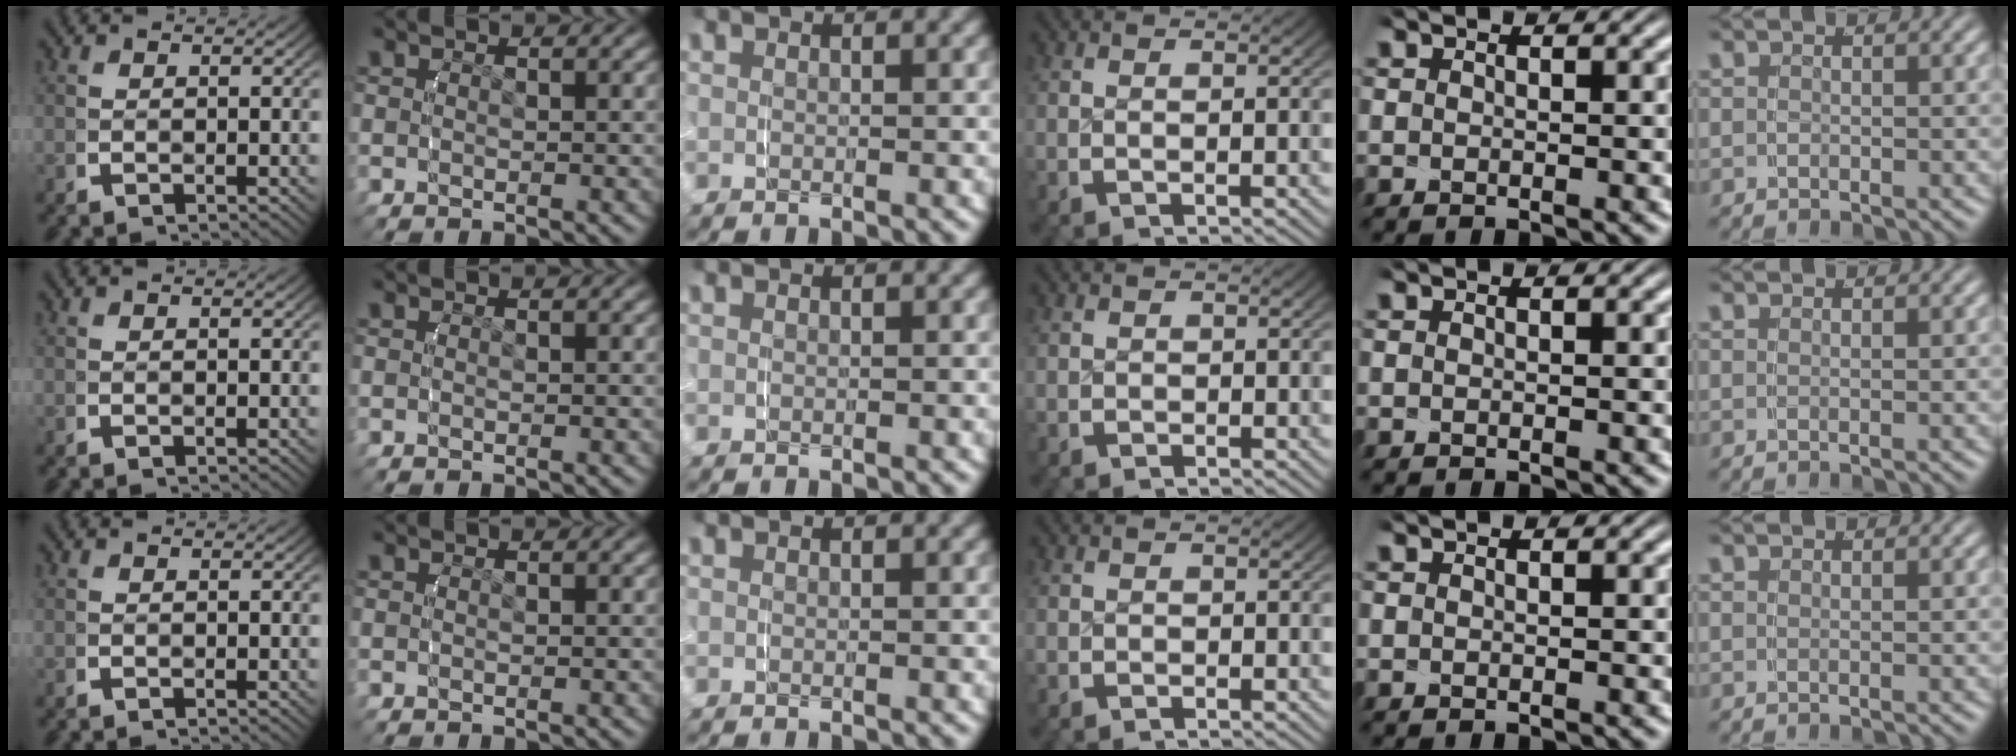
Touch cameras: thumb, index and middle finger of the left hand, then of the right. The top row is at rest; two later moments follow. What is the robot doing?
{"motion": "grasp_and_lifting", "object": "towel"}